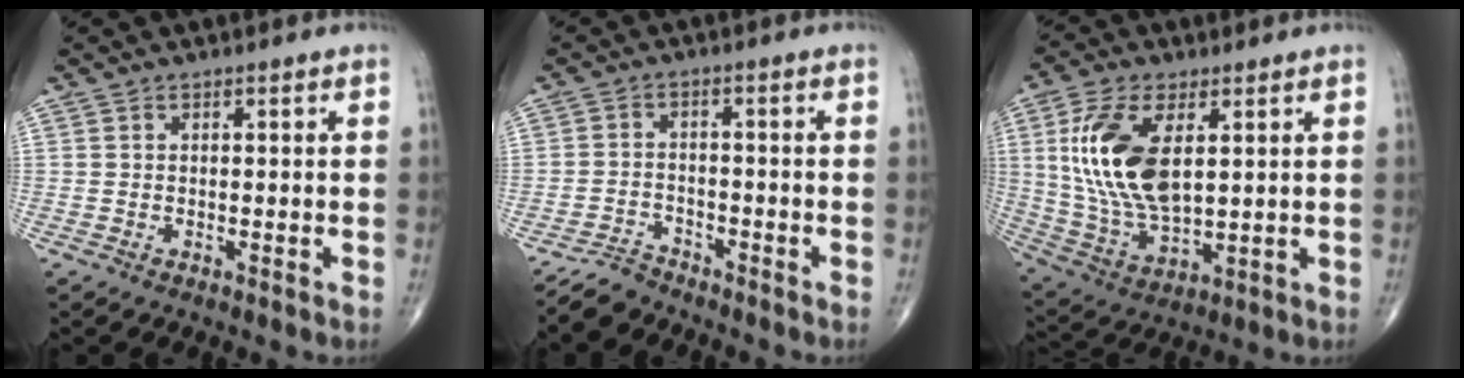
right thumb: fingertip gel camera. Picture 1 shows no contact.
{"total": 3.7, "force": [-3.6, 1.0, -0.2], "torque": [0.001, 0.010, -0.071]}
{"total": 16.6, "force": [4.0, 8.4, 13.8], "torque": [-0.276, -0.016, 0.086]}